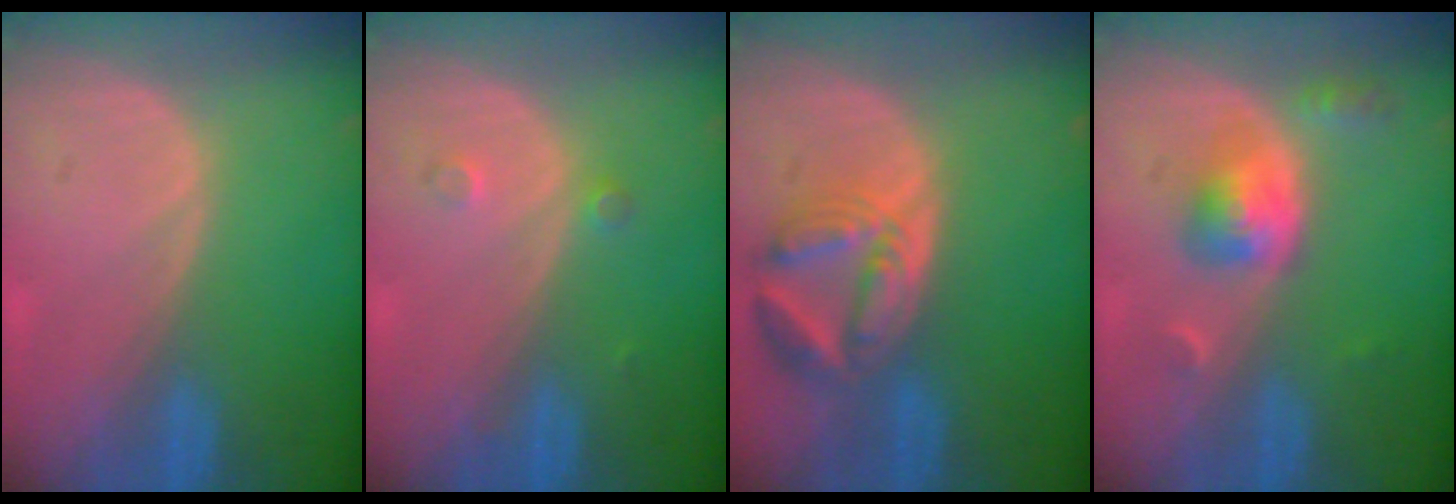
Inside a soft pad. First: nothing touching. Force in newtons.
{"total": 1.9, "press": 1.6, "slide": 1.0}
{"total": 8.1, "press": 7.2, "slide": 3.7}
{"total": 5.2, "press": 4.8, "slide": 2.0}